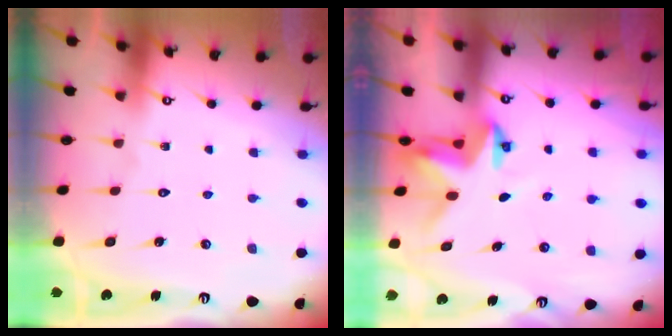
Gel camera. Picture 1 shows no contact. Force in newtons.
{"total": 3.4, "press": 3.4, "slide": 0.2}